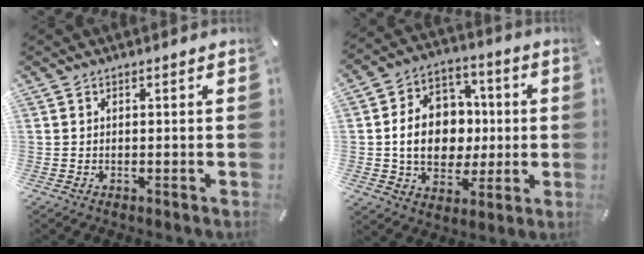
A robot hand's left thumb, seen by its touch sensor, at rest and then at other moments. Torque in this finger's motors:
{"motor_torque": [1.69, 1.84, 0.67, -0.36, 0.42]}